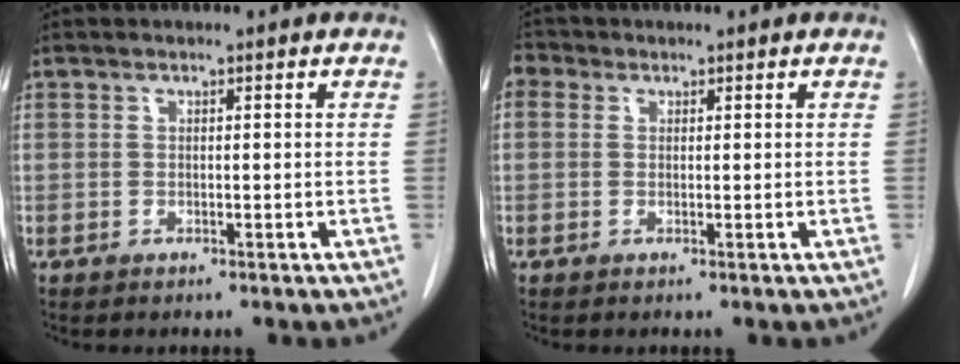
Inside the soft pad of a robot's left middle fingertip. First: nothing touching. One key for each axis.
{"total": 2.0, "fx": 0.8, "fy": 1.7, "fz": 0.6, "tx": -0.008, "ty": 0.009, "tz": 0.010}